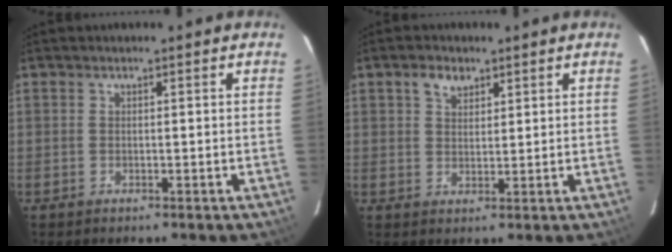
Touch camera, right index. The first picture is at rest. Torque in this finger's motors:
{"motor_torque": [0.00, 0.00, 0.20, 0.04]}